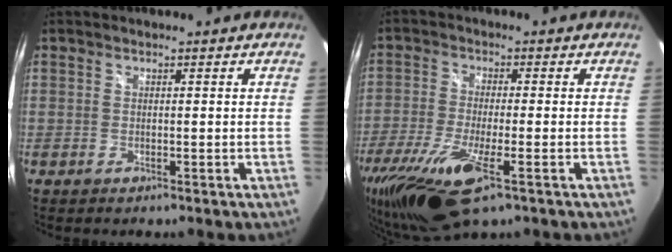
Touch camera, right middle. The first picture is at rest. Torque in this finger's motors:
{"motor_torque": [1.10, -1.04, 0.42, 0.13]}